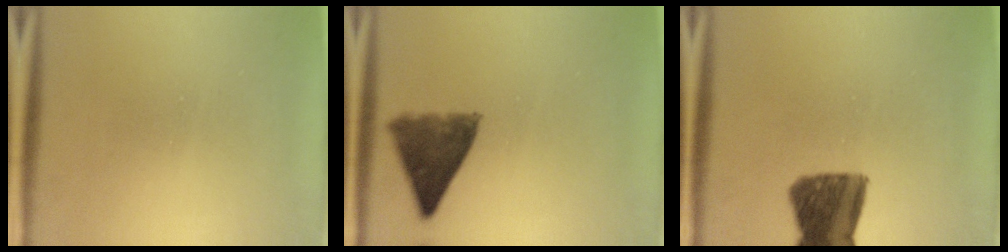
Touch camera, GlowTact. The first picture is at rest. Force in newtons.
{"total": 8.1}
{"total": 11.2}